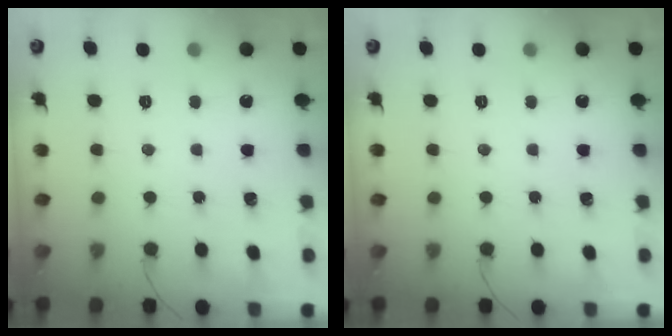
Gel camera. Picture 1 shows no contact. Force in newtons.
{"total": 0.0}